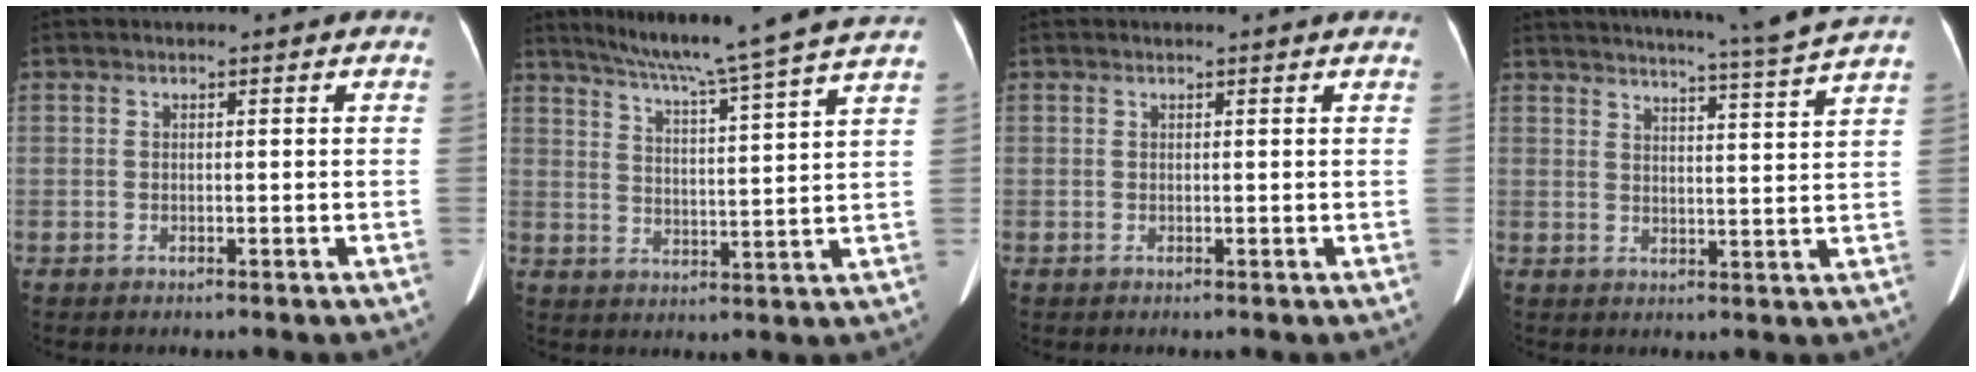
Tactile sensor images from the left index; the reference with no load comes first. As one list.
[{"total": 18.1, "force": [15.6, -2.3, 8.8], "torque": [-0.147, -0.023, 0.208]}, {"total": 1.6, "force": [1.5, -0.2, 0.4], "torque": [-0.016, 0.004, 0.012]}, {"total": 13.8, "force": [12.5, -2.7, 5.3], "torque": [-0.090, -0.043, 0.155]}]